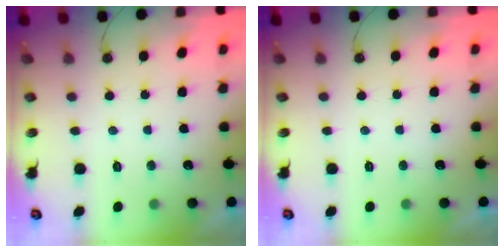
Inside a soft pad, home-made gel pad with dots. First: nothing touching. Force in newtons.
{"total": 0.0}